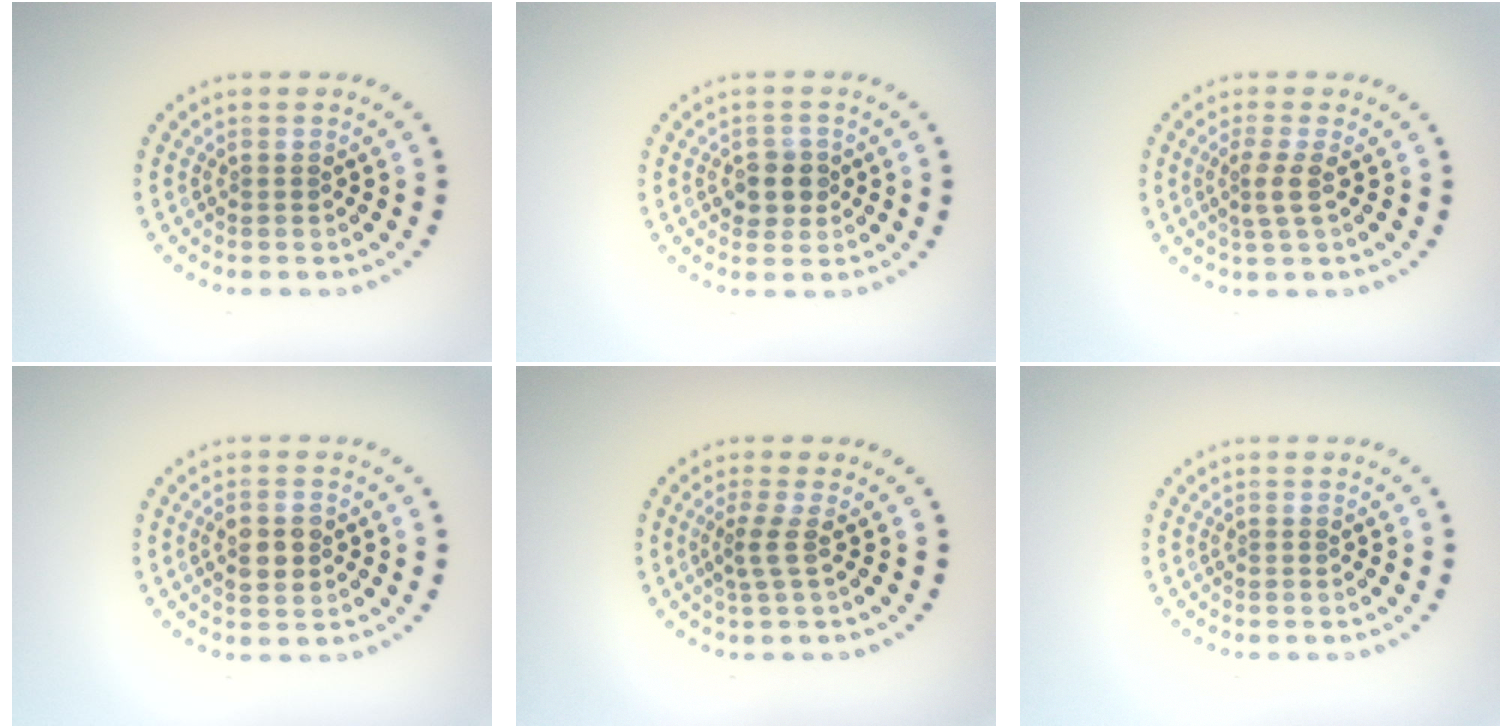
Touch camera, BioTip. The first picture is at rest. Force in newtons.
{"total": 2.4, "press": 2.2, "slide": 0.8}
{"total": 1.9, "press": 1.4, "slide": 1.3}
{"total": 2.4, "press": 2.4, "slide": 0.1}
{"total": 2.0, "press": 1.3, "slide": 1.5}
{"total": 0.0}